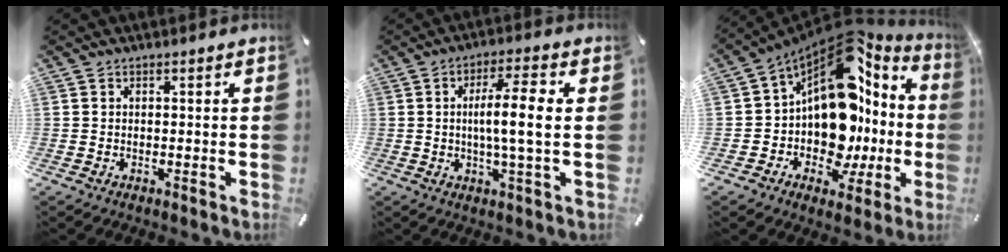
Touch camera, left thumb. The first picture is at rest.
{"total": 10.0, "force": [0.7, 1.2, 9.9], "torque": [-0.171, 0.004, 0.005]}
{"total": 19.1, "force": [3.4, 12.6, 14.0], "torque": [-0.241, -0.058, 0.060]}